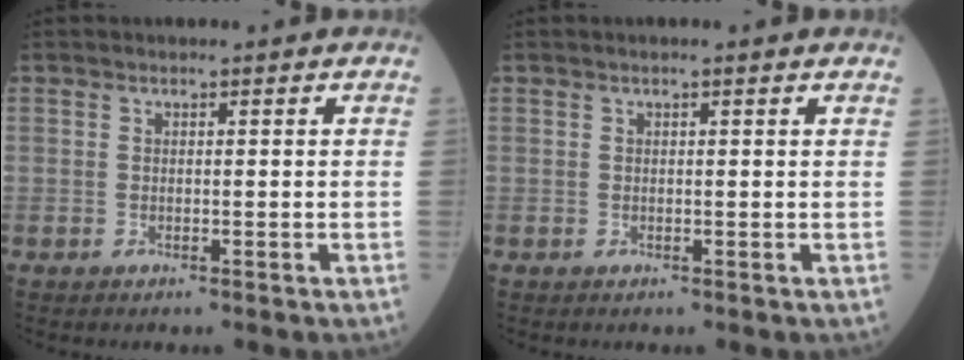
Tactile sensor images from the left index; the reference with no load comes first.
{"total": 1.3, "force": [1.1, 0.2, 0.8], "torque": [-0.016, 0.013, 0.017]}